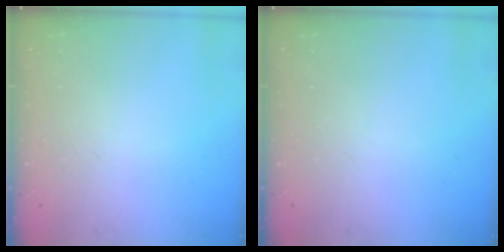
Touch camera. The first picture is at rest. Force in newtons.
{"total": 0.0}